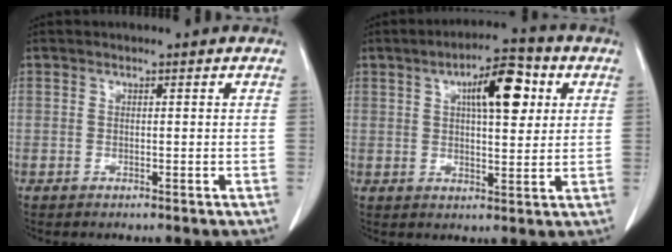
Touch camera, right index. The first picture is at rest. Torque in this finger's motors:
{"motor_torque": [0.72, 0.70, 0.30, 0.12]}